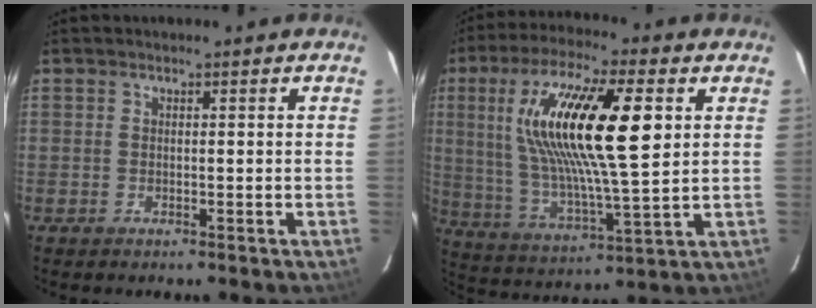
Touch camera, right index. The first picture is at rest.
{"total": 21.1, "force": [5.7, 4.9, 19.7], "torque": [-0.366, 0.009, 0.109]}